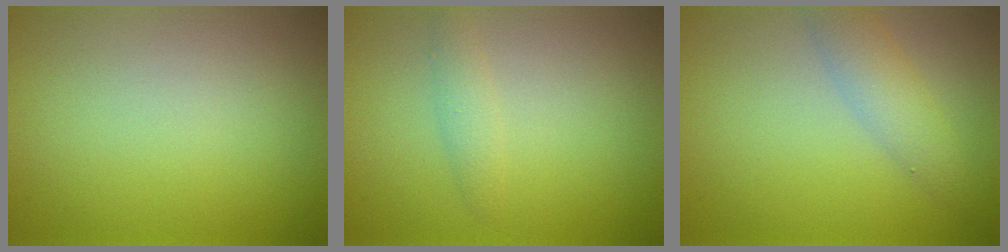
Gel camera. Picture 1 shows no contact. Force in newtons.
{"total": 1.4, "press": 1.4, "slide": 0.0}
{"total": 3.0, "press": 3.0, "slide": 0.1}